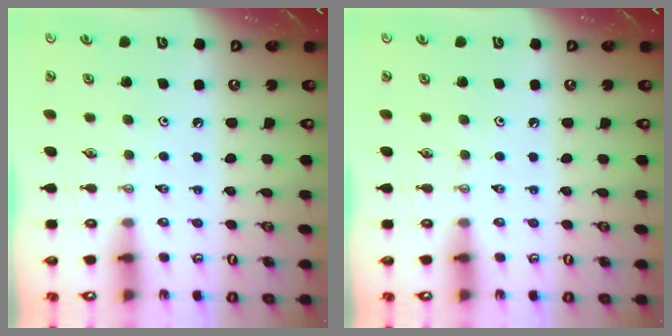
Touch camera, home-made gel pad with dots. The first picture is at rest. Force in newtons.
{"total": 0.0}